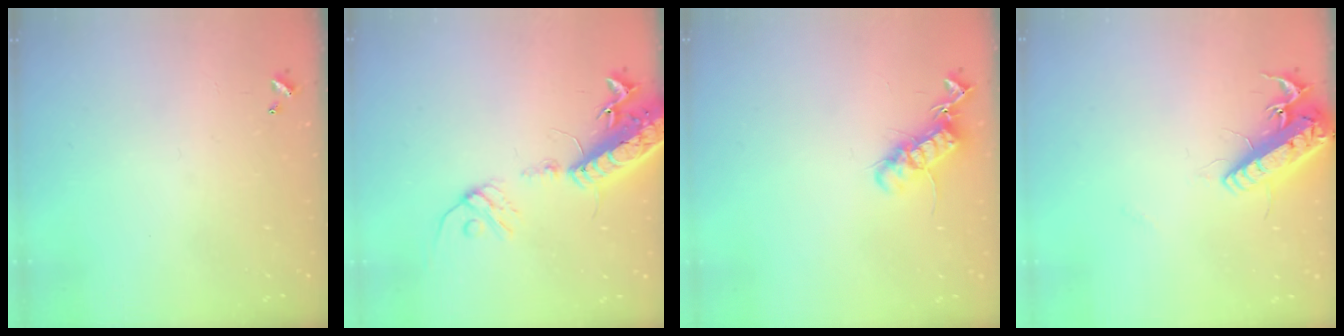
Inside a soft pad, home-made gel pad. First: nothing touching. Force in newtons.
{"total": 17.4, "press": 16.9, "slide": 4.1}
{"total": 13.0, "press": 13.0, "slide": 0.3}
{"total": 16.5, "press": 16.2, "slide": 3.1}